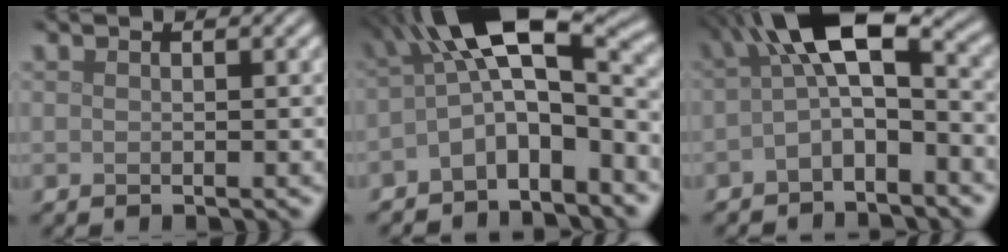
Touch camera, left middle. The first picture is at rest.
{"total": 8.4, "force": [-1.3, 3.8, 7.3], "torque": [-0.113, 0.018, -0.041]}
{"total": 6.8, "force": [-0.2, 2.8, 6.2], "torque": [-0.100, 0.020, -0.018]}